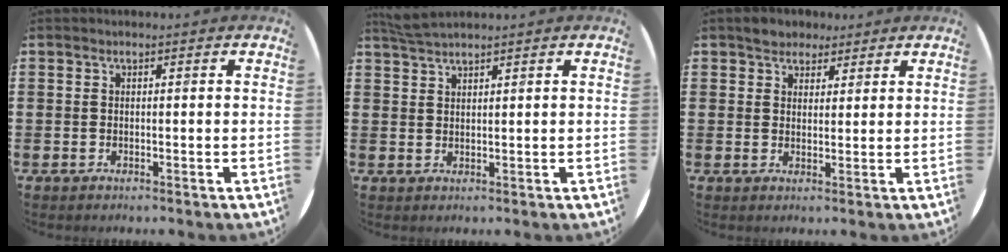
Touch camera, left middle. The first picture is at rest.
{"total": 2.3, "force": [2.3, -0.1, 0.5], "torque": [-0.012, 0.000, 0.044]}
{"total": 3.2, "force": [2.7, 1.7, 0.0], "torque": [0.001, 0.006, 0.050]}